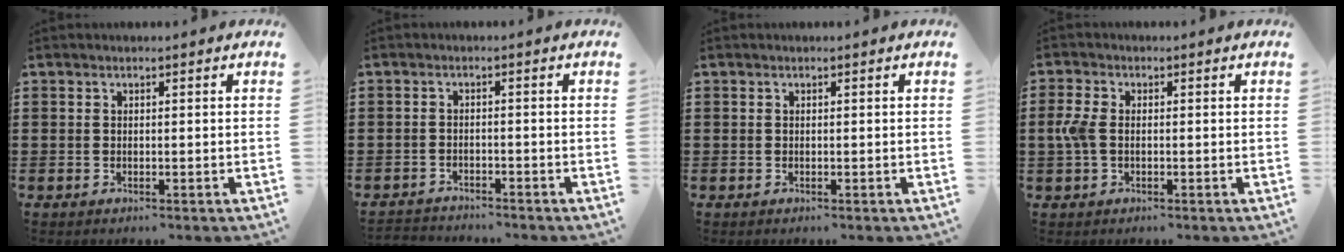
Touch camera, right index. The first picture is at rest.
{"total": 2.0, "force": [-2.0, 0.2, -0.1], "torque": [-0.006, -0.002, -0.044]}
{"total": 0.0}
{"total": 4.0, "force": [-0.3, 2.4, 3.2], "torque": [-0.093, -0.004, -0.014]}